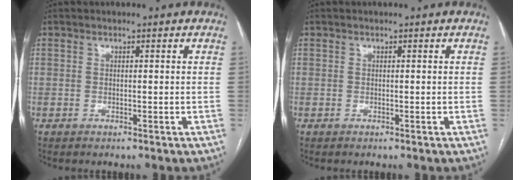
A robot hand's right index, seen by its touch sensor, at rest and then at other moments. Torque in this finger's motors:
{"motor_torque": [-0.01, -0.01, 0.00, 0.01]}